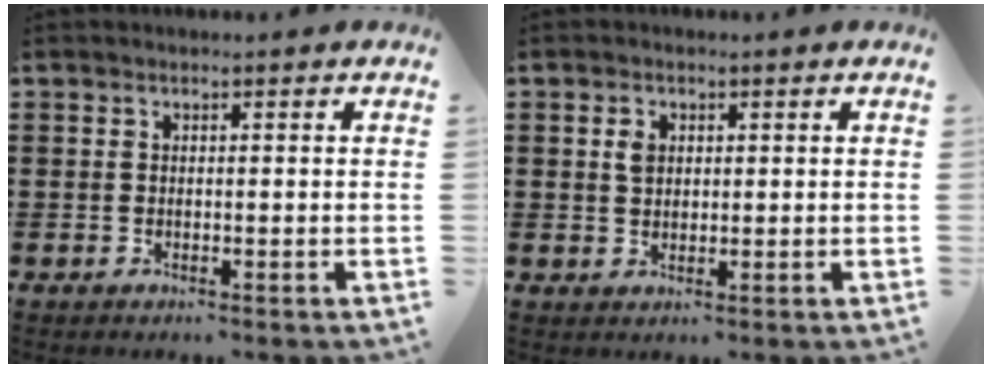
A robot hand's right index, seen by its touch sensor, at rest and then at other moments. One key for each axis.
{"total": 2.1, "fx": 0.7, "fy": 1.4, "fz": 1.4, "tx": -0.033, "ty": 0.006, "tz": 0.012}